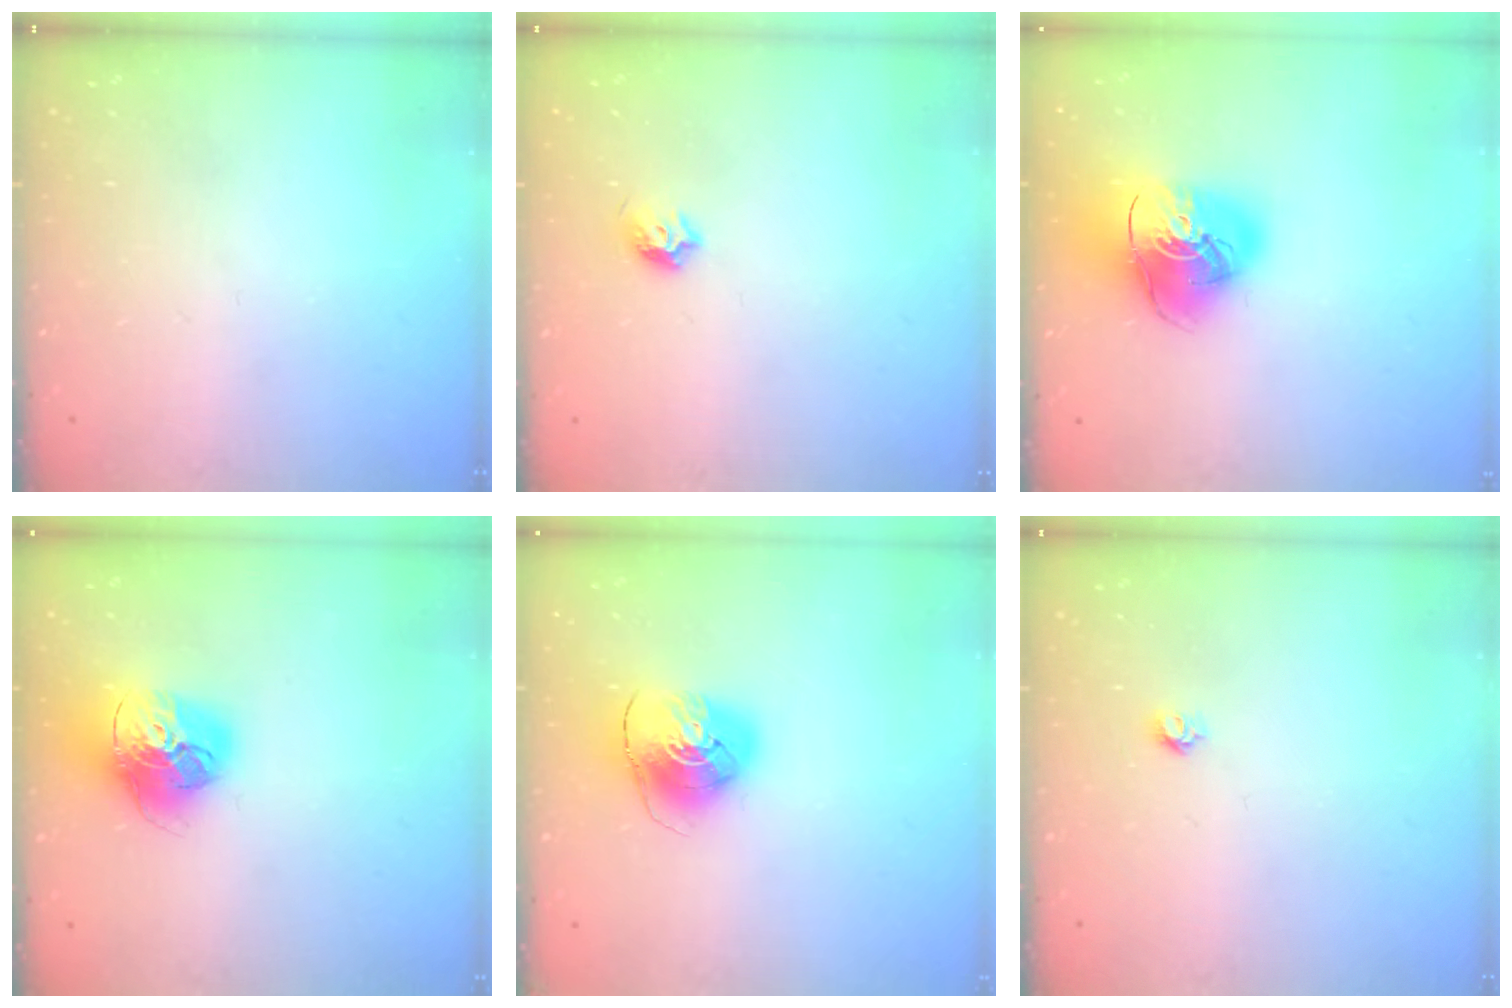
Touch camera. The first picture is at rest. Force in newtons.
{"total": 4.9, "press": 4.8, "slide": 0.8}
{"total": 16.7, "press": 16.5, "slide": 2.0}
{"total": 18.4, "press": 18.3, "slide": 1.8}
{"total": 9.4, "press": 9.2, "slide": 1.5}
{"total": 3.9, "press": 3.9, "slide": 0.3}